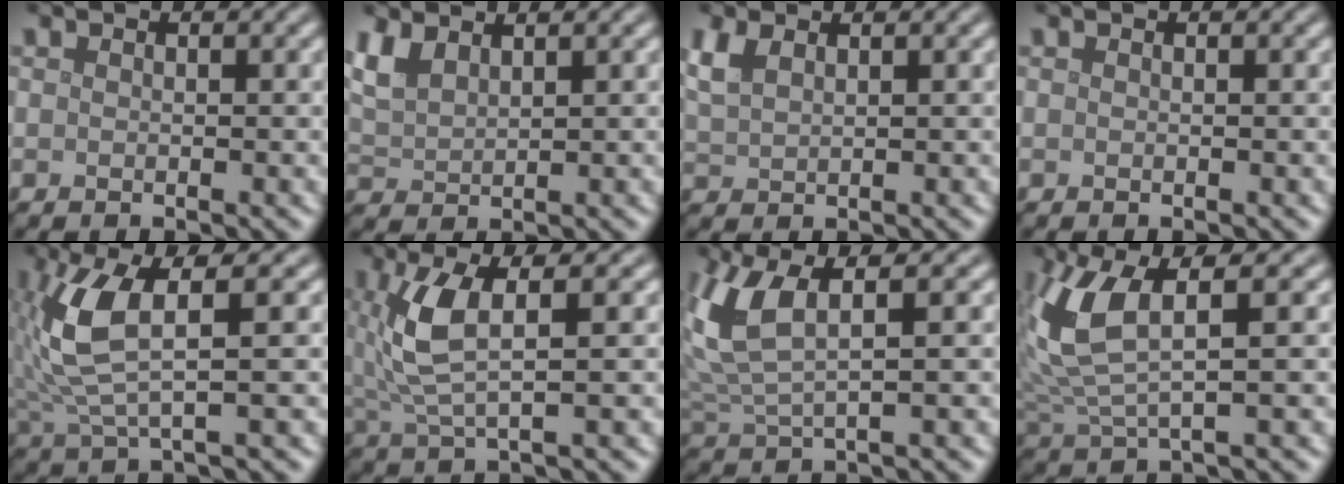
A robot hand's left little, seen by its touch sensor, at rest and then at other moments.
{"total": 3.0, "force": [2.2, 1.3, 1.7], "torque": [-0.047, 0.008, 0.049]}
{"total": 2.6, "force": [1.6, 1.2, 1.7], "torque": [-0.048, 0.007, 0.038]}
{"total": 0.0}
{"total": 6.2, "force": [1.3, 1.8, 5.7], "torque": [-0.139, 0.002, 0.029]}
{"total": 5.2, "force": [1.3, 1.6, 4.8], "torque": [-0.115, 0.001, 0.029]}
{"total": 6.4, "force": [2.6, 2.2, 5.4], "torque": [-0.139, 0.007, 0.054]}
{"total": 6.9, "force": [2.3, 2.2, 6.1], "torque": [-0.153, 0.005, 0.050]}